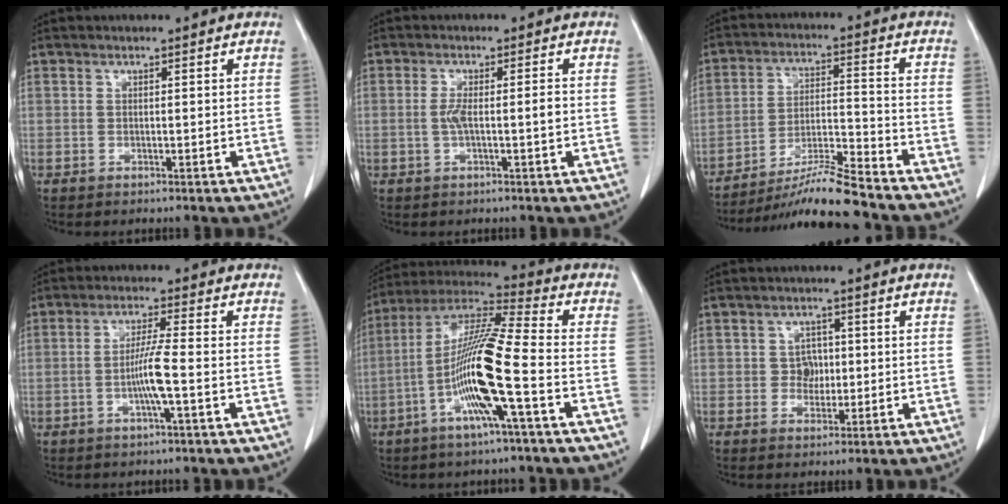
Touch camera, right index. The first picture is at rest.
{"total": 3.4, "force": [-0.5, 0.3, 3.4], "torque": [-0.066, 0.001, -0.008]}
{"total": 11.6, "force": [-10.5, -1.0, 5.0], "torque": [-0.084, -0.006, -0.185]}
{"total": 4.8, "force": [-1.3, -0.6, 4.6], "torque": [-0.092, 0.001, -0.027]}
{"total": 14.6, "force": [-4.4, -0.3, 13.9], "torque": [-0.275, 0.002, -0.094]}
{"total": 2.8, "force": [0.0, 2.5, 1.2], "torque": [-0.013, 0.005, 0.000]}